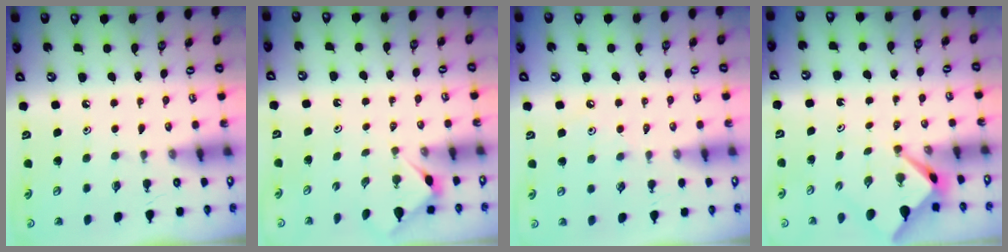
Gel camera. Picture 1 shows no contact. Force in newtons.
{"total": 2.5, "press": 2.4, "slide": 0.5}
{"total": 2.8, "press": 2.7, "slide": 0.6}
{"total": 2.2, "press": 2.2, "slide": 0.1}